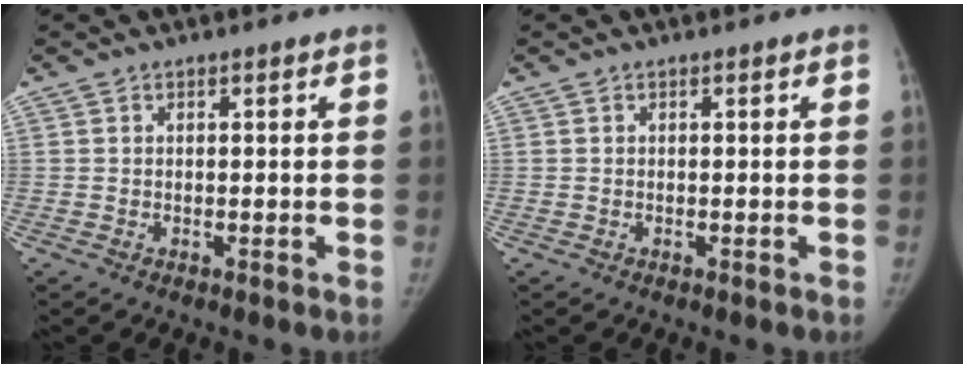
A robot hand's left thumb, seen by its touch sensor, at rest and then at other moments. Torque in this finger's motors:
{"motor_torque": [0.00, 0.00, 0.19, -0.29, 0.00]}